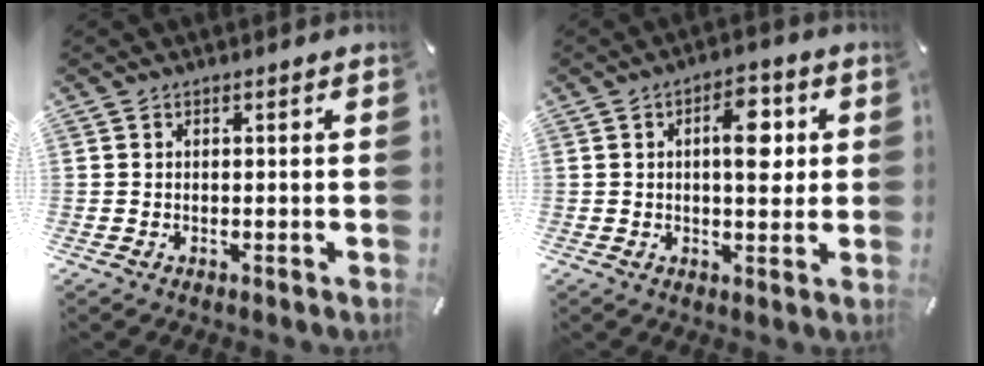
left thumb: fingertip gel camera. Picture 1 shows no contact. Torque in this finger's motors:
{"motor_torque": [-0.13, 0.30, 0.53, 0.23, 0.06]}